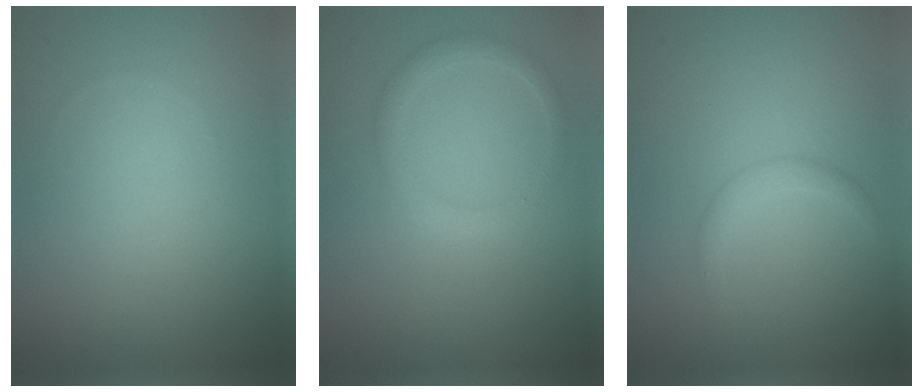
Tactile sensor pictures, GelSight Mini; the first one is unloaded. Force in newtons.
{"total": 1.7, "press": 1.7, "slide": 0.2}
{"total": 1.3, "press": 1.3, "slide": 0.1}